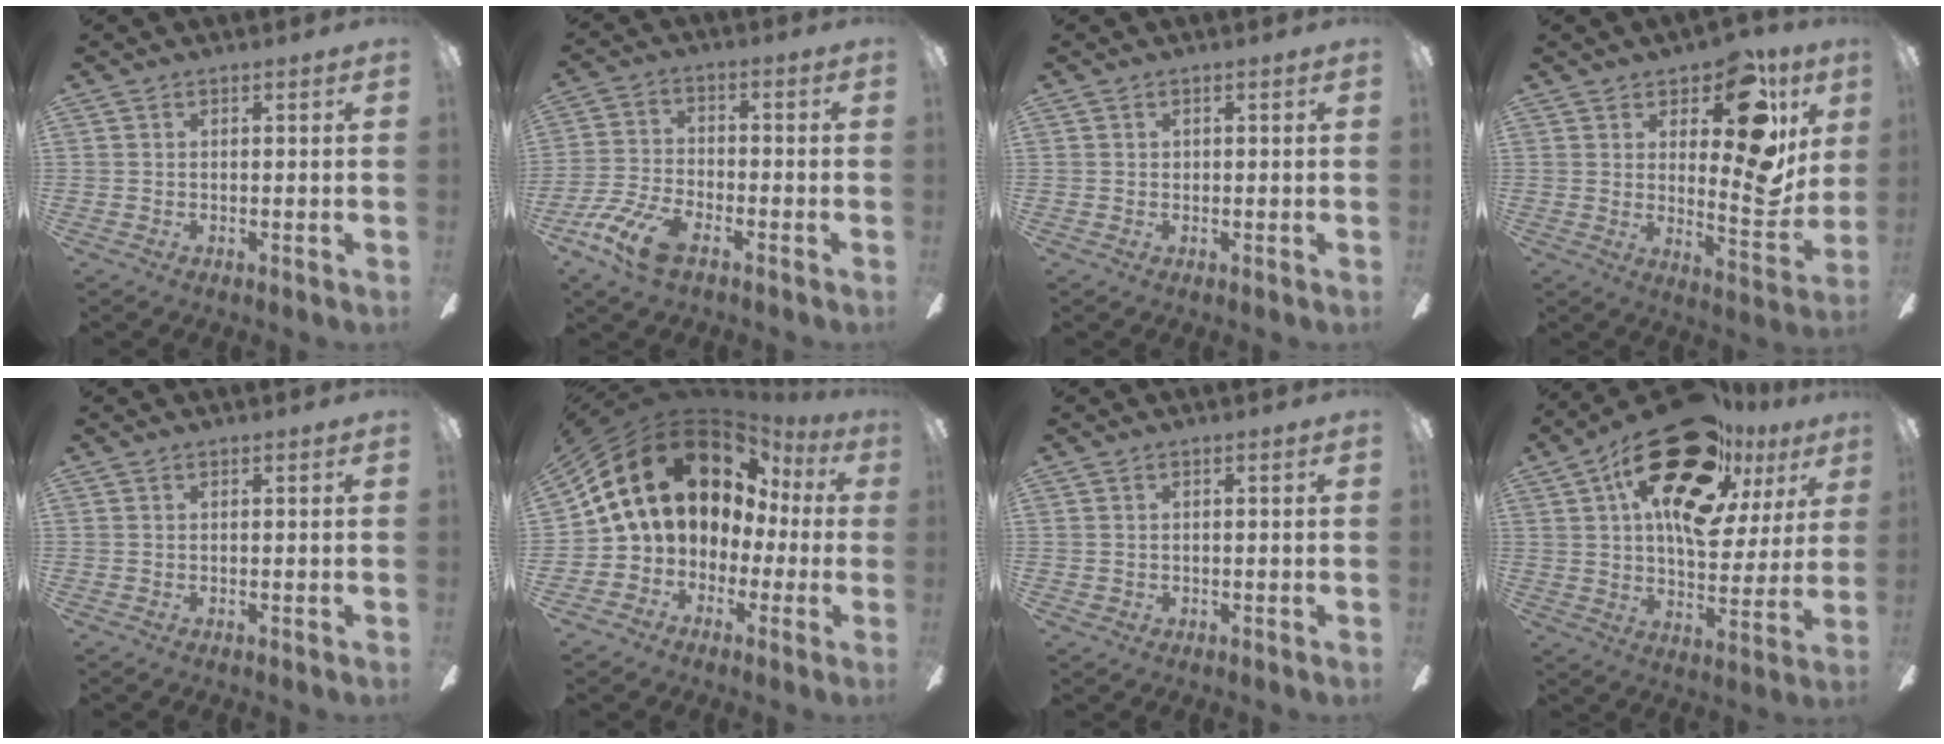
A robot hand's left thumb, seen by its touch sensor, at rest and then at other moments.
{"total": 11.5, "force": [-6.9, 5.1, 7.6], "torque": [-0.170, 0.026, -0.132]}
{"total": 1.0, "force": [-0.2, 1.0, 0.3], "torque": [-0.006, 0.005, -0.006]}
{"total": 16.6, "force": [8.2, 7.0, 12.6], "torque": [-0.158, -0.051, 0.132]}
{"total": 0.0}
{"total": 18.2, "force": [7.4, 13.4, 9.8], "torque": [-0.203, -0.044, 0.146]}
{"total": 1.0, "force": [-0.3, 0.9, 0.2], "torque": [-0.005, 0.004, -0.008]}
{"total": 25.3, "force": [14.2, 11.6, 17.4], "torque": [-0.277, -0.070, 0.241]}